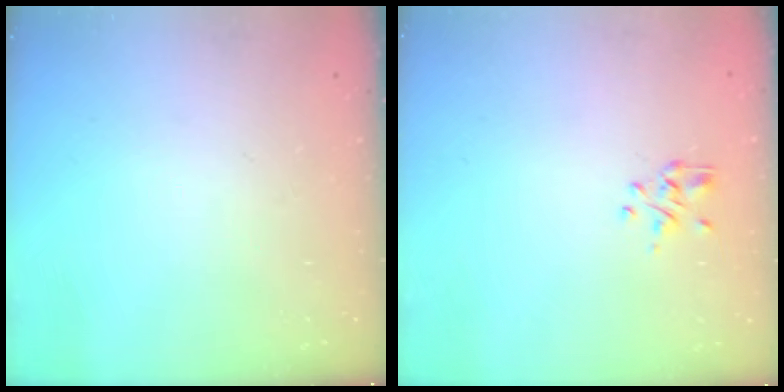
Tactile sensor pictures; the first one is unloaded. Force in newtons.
{"total": 1.3, "press": 1.2, "slide": 0.5}